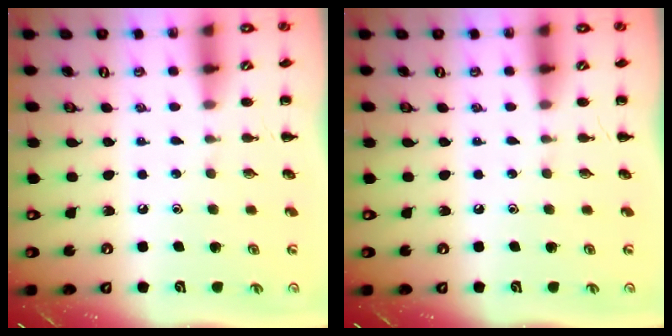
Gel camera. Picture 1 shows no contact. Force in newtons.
{"total": 0.0}